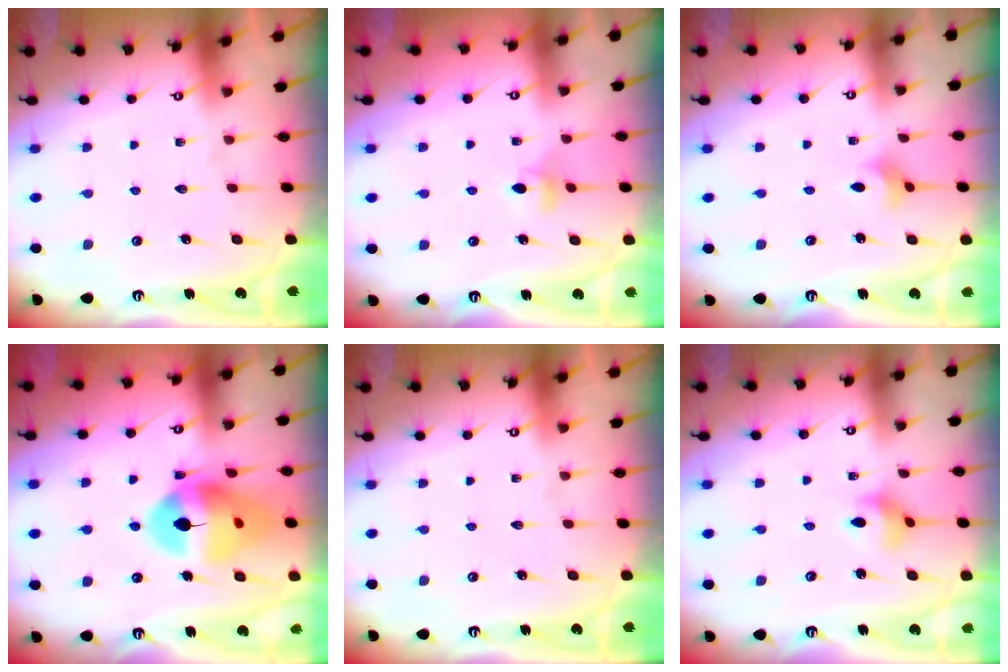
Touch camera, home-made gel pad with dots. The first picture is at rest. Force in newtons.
{"total": 5.2, "press": 5.1, "slide": 1.0}
{"total": 2.9, "press": 2.8, "slide": 0.6}
{"total": 15.3, "press": 15.2, "slide": 1.8}
{"total": 0.0}
{"total": 3.8, "press": 3.8, "slide": 0.6}